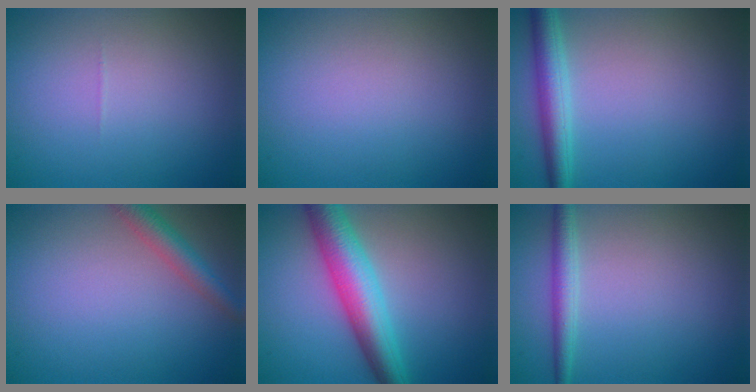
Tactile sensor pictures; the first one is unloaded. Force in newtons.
{"total": 0.0}
{"total": 3.4, "press": 3.4, "slide": 0.1}
{"total": 2.8, "press": 2.8, "slide": 0.2}
{"total": 6.5, "press": 6.5, "slide": 0.0}
{"total": 2.1, "press": 2.1, "slide": 0.0}